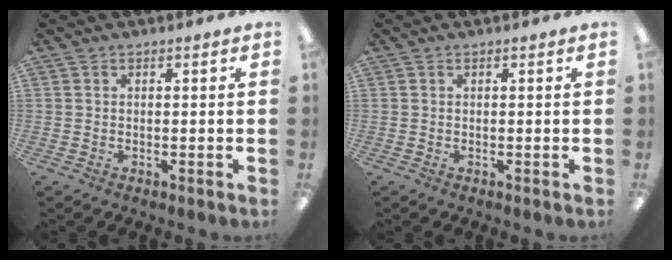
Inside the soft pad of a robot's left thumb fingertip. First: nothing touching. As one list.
[{"total": 0.0}]